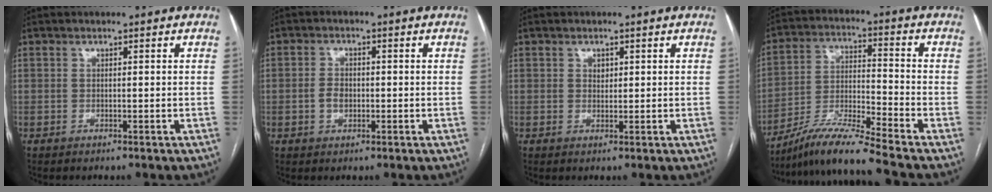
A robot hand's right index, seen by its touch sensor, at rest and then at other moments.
{"total": 2.6, "force": [-0.5, 1.9, 1.8], "torque": [-0.034, 0.005, -0.007]}
{"total": 1.2, "force": [0.5, 0.9, 0.6], "torque": [-0.009, 0.000, 0.008]}
{"total": 11.2, "force": [-9.7, -1.5, 5.3], "torque": [-0.106, -0.012, -0.184]}